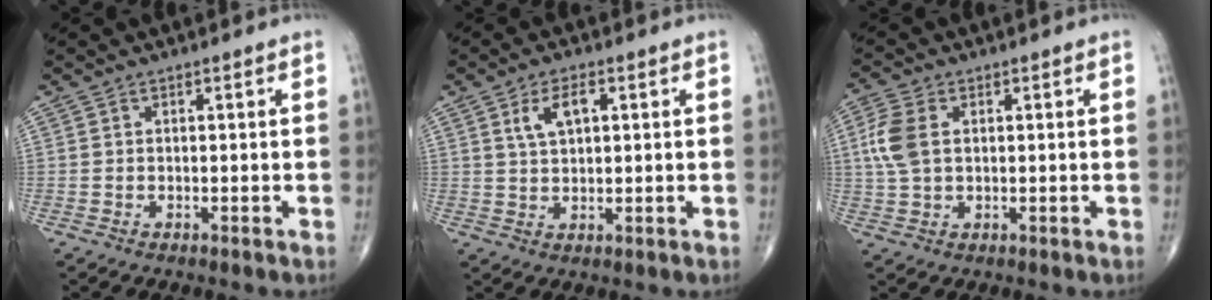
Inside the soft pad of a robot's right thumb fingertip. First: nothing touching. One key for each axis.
{"total": 5.2, "fx": 1.9, "fy": 2.5, "fz": 4.2, "tx": -0.076, "ty": 0.002, "tz": 0.037}
{"total": 6.8, "fx": 1.2, "fy": 4.2, "fz": 5.2, "tx": -0.129, "ty": 0.007, "tz": 0.022}